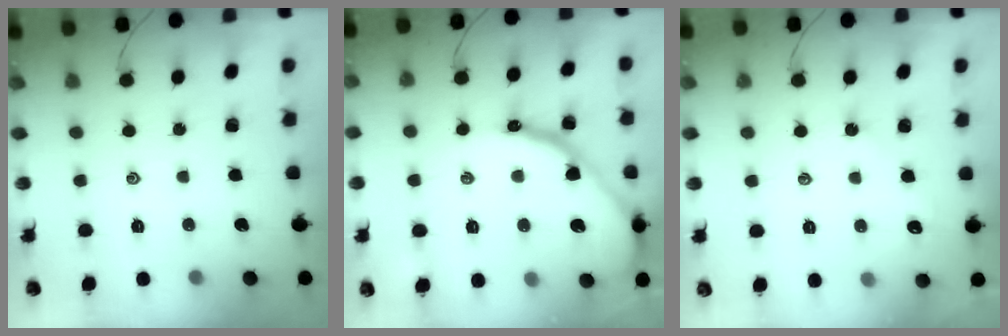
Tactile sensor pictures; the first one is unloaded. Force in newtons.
{"total": 16.6, "press": 16.5, "slide": 1.5}
{"total": 1.9, "press": 1.8, "slide": 0.4}